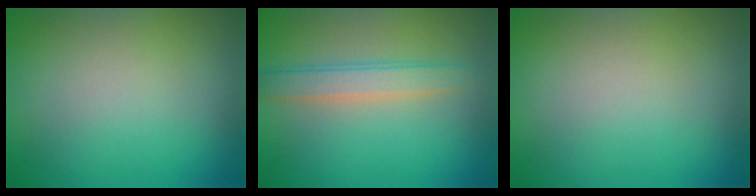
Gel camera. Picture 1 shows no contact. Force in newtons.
{"total": 2.7, "press": 2.7, "slide": 0.0}
{"total": 0.0}